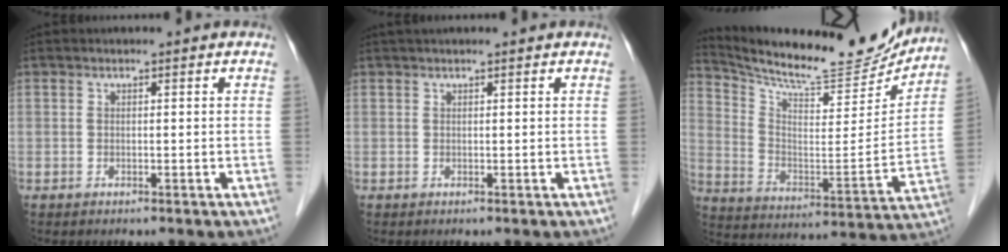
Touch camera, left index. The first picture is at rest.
{"total": 2.3, "force": [2.0, 0.0, 1.2], "torque": [-0.009, 0.029, 0.031]}
{"total": 20.5, "force": [19.1, 3.1, 6.6], "torque": [-0.123, -0.046, 0.284]}